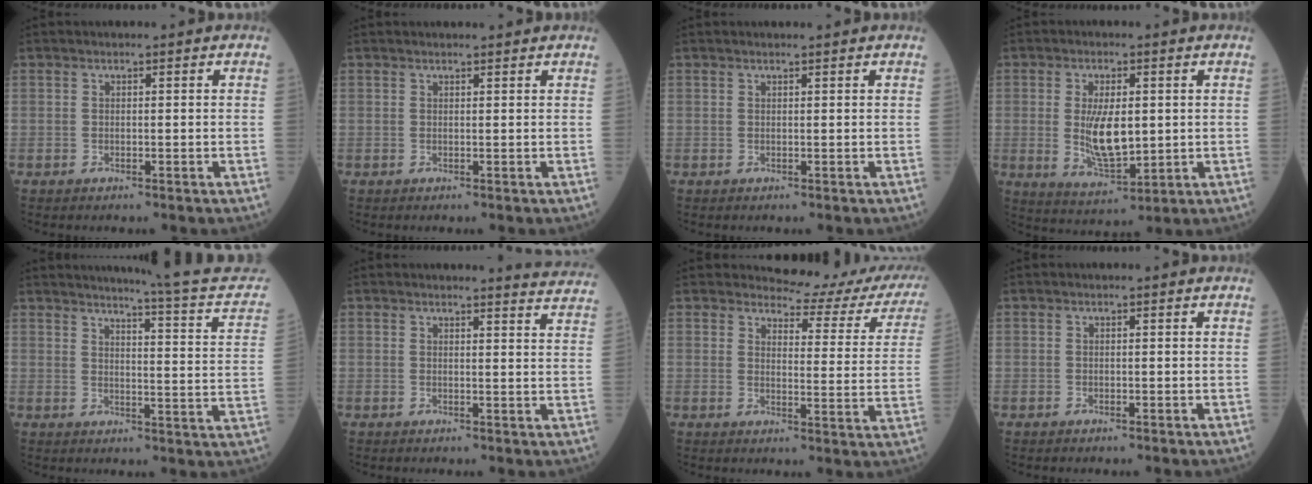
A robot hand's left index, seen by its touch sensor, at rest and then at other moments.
{"total": 2.1, "force": [2.1, 0.1, 0.4], "torque": [-0.008, 0.011, 0.025]}
{"total": 0.9, "force": [0.8, -0.1, 0.3], "torque": [-0.010, 0.000, 0.014]}
{"total": 8.2, "force": [0.4, 3.2, 7.5], "torque": [-0.149, -0.011, 0.015]}
{"total": 14.6, "force": [13.7, -0.6, 4.9], "torque": [-0.060, -0.067, 0.146]}
{"total": 5.8, "force": [5.7, -0.6, 0.2], "torque": [-0.007, -0.040, 0.045]}
{"total": 13.5, "force": [13.1, 2.7, 1.9], "torque": [0.002, -0.068, 0.123]}
{"total": 0.0}